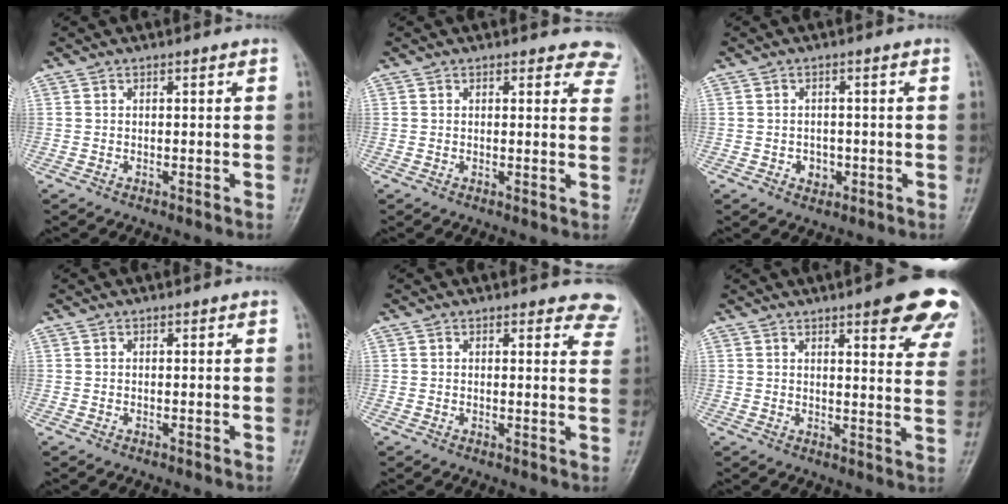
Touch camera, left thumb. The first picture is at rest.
{"total": 5.7, "force": [5.2, 2.3, 1.0], "torque": [0.030, -0.022, 0.031]}
{"total": 2.6, "force": [-0.8, 2.2, 1.2], "torque": [-0.006, 0.005, -0.006]}
{"total": 0.0}
{"total": 6.5, "force": [5.9, 2.3, 1.4], "torque": [0.025, -0.027, 0.038]}
{"total": 14.3, "force": [8.8, 3.6, 10.7], "torque": [-0.098, -0.038, 0.097]}